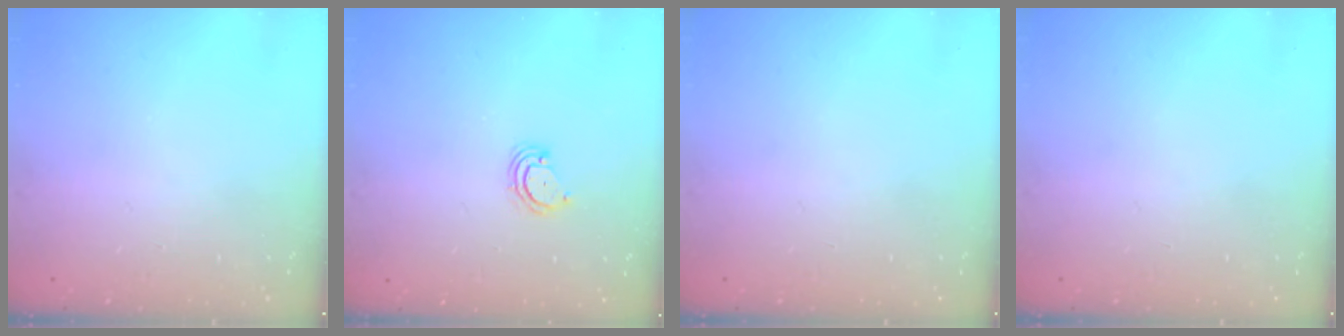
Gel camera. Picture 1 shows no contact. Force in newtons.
{"total": 3.5, "press": 3.4, "slide": 0.4}
{"total": 0.0}
{"total": 0.0}